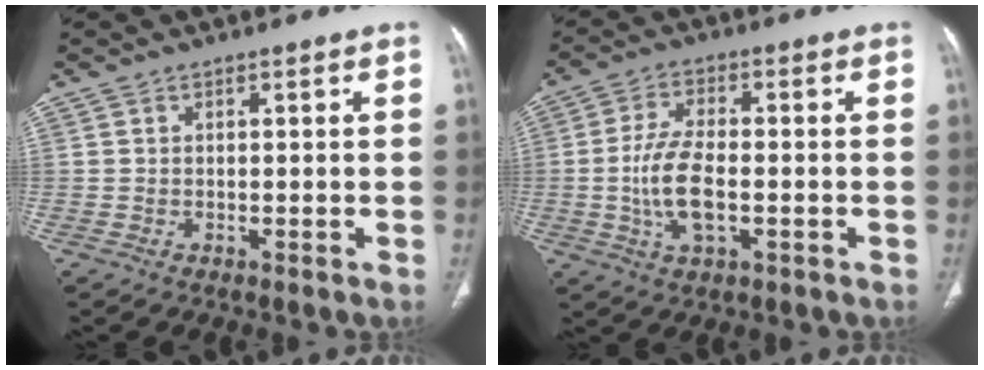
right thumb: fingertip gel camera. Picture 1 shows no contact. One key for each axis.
{"total": 9.6, "fx": -1.5, "fy": 4.4, "fz": 8.4, "tx": -0.171, "ty": 0.008, "tz": -0.028}